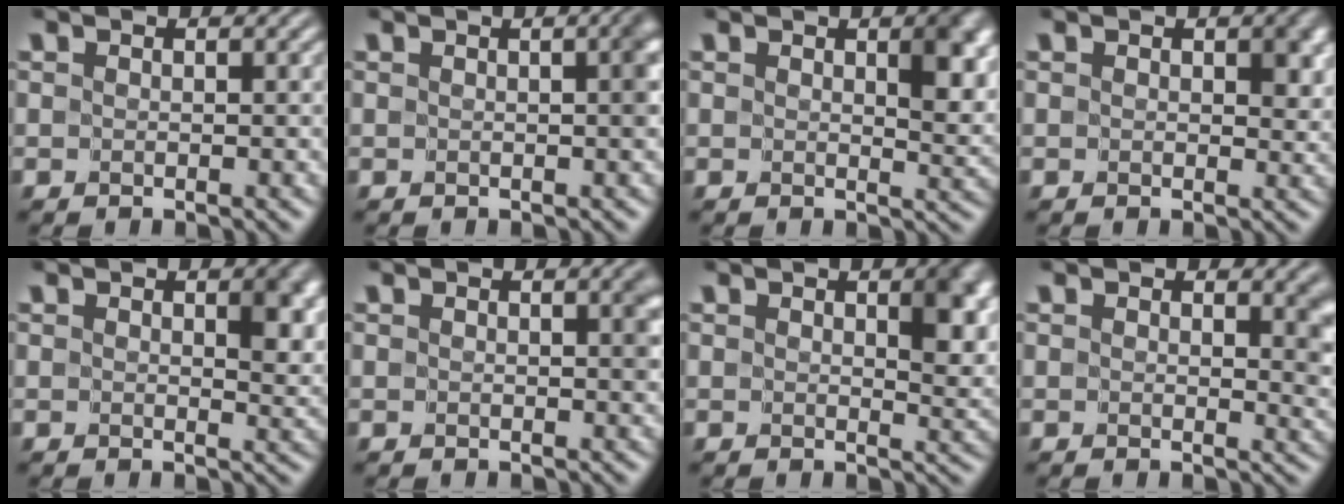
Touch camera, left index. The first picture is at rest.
{"total": 1.5, "force": [0.1, 0.0, 1.5], "torque": [-0.015, 0.004, 0.001]}
{"total": 3.4, "force": [1.1, 1.5, 2.8], "torque": [-0.036, -0.009, 0.020]}
{"total": 3.0, "force": [0.6, 1.7, 2.3], "torque": [-0.025, -0.003, 0.010]}
{"total": 3.1, "force": [0.8, 1.6, 2.5], "torque": [-0.031, -0.007, 0.016]}
{"total": 1.0, "force": [0.3, 0.3, 0.9], "torque": [-0.007, -0.001, 0.005]}
{"total": 3.7, "force": [1.2, 1.7, 3.1], "torque": [-0.038, -0.008, 0.021]}
{"total": 3.3, "force": [1.1, 1.8, 2.6], "torque": [-0.018, -0.008, 0.018]}